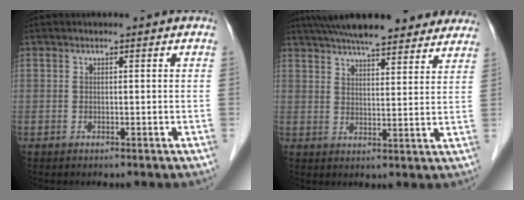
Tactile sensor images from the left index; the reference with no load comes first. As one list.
[{"total": 20.2, "force": [17.2, 4.3, 9.6], "torque": [-0.152, 0.038, 0.230]}]